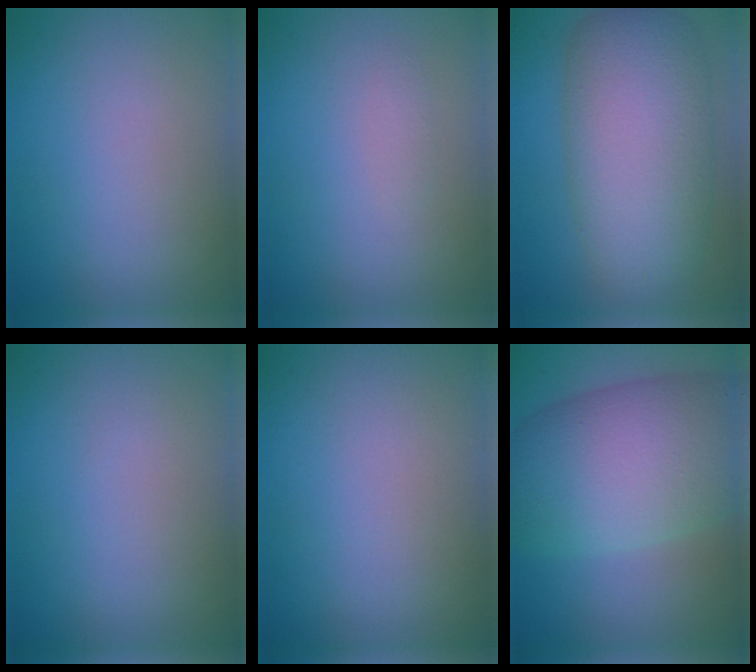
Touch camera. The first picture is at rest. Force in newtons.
{"total": 0.6, "press": 0.6, "slide": 0.0}
{"total": 10.4, "press": 10.4, "slide": 0.1}
{"total": 0.0}
{"total": 0.0}
{"total": 11.4, "press": 11.4, "slide": 0.5}